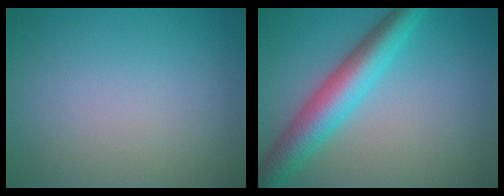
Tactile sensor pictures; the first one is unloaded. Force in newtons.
{"total": 6.2, "press": 6.2, "slide": 0.0}